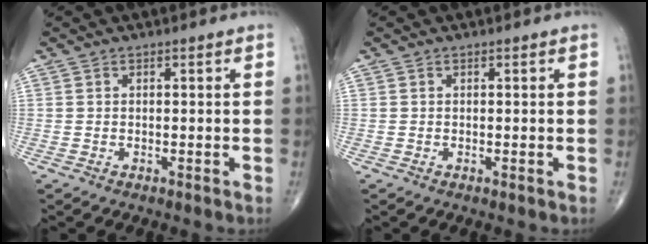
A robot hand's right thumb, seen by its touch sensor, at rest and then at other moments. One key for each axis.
{"total": 0.0}